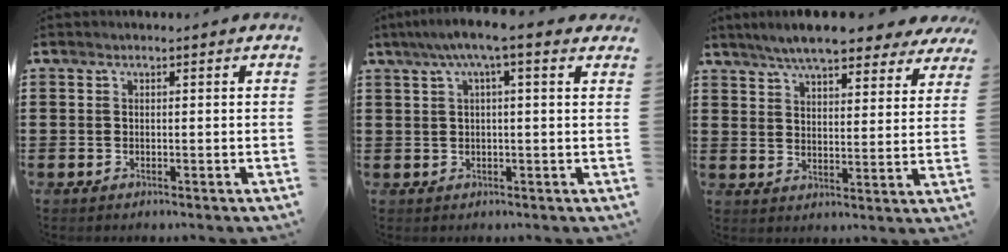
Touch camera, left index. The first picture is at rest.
{"total": 5.2, "force": [2.8, 0.2, 4.3], "torque": [-0.090, 0.004, 0.048]}
{"total": 7.5, "force": [6.8, 0.8, 3.1], "torque": [-0.077, -0.022, 0.120]}